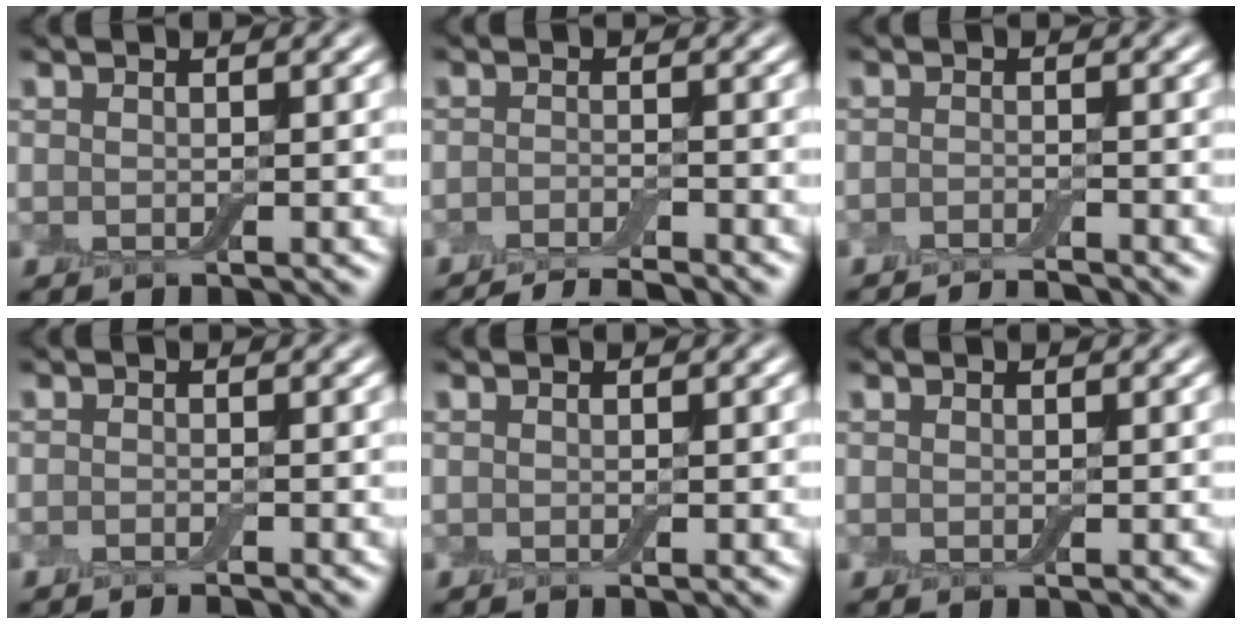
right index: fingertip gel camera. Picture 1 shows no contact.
{"total": 4.3, "force": [-3.8, 0.6, 1.8], "torque": [-0.025, -0.003, -0.064]}
{"total": 3.2, "force": [-2.9, 0.4, 1.2], "torque": [-0.014, 0.001, -0.047]}
{"total": 1.3, "force": [-1.2, 0.1, 0.5], "torque": [-0.008, -0.002, -0.022]}
{"total": 0.0}
{"total": 0.0}